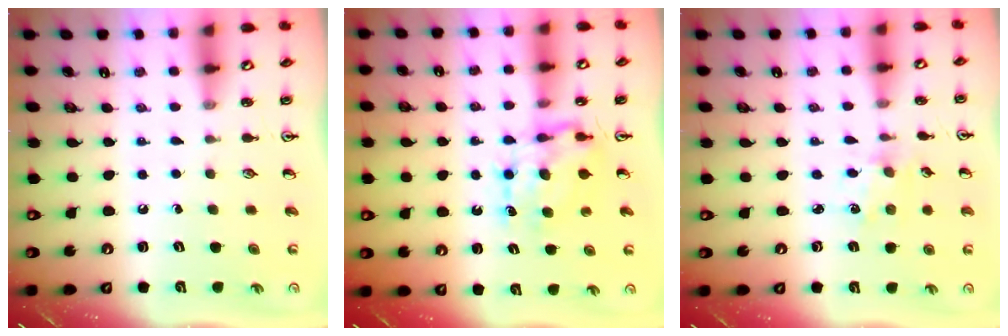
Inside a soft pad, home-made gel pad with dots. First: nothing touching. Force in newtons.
{"total": 7.3, "press": 7.3, "slide": 0.7}
{"total": 1.6, "press": 1.5, "slide": 0.3}